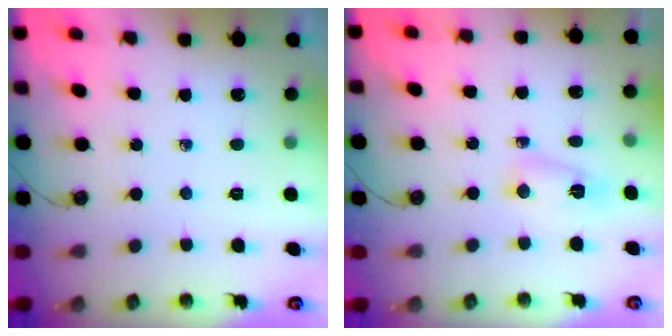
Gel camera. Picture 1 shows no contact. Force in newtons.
{"total": 3.3, "press": 3.2, "slide": 0.5}